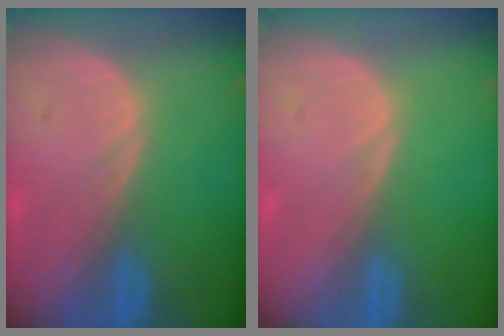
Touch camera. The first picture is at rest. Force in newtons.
{"total": 0.0}